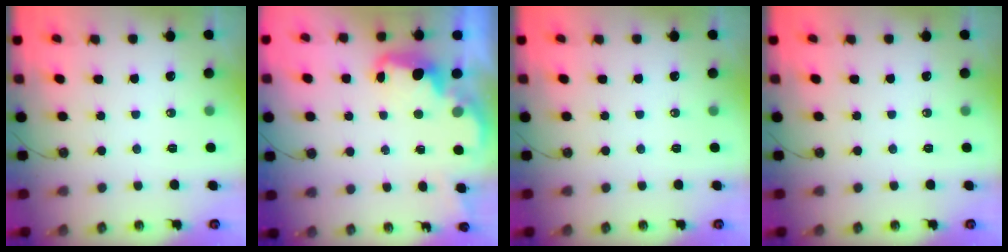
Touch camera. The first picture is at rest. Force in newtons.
{"total": 2.6, "press": 2.5, "slide": 0.7}
{"total": 0.0}
{"total": 0.0}